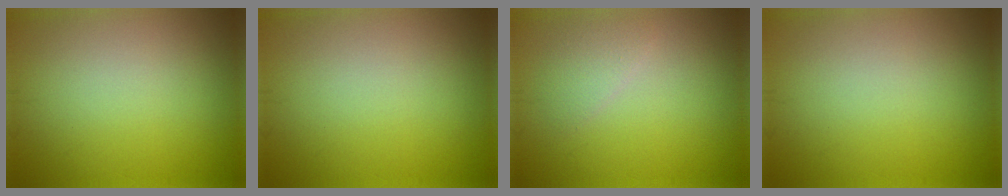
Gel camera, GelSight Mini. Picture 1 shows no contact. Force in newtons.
{"total": 0.0}
{"total": 1.5, "press": 1.5, "slide": 0.1}
{"total": 0.0}